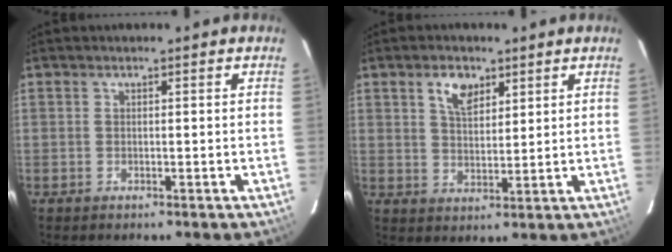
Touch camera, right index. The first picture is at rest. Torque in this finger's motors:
{"motor_torque": [0.09, 0.09, 0.27, 0.07]}